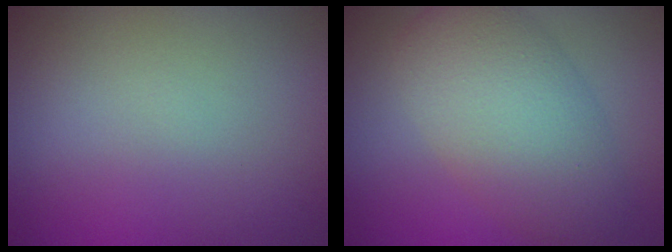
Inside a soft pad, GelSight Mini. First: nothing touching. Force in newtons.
{"total": 6.8, "press": 6.8, "slide": 0.2}